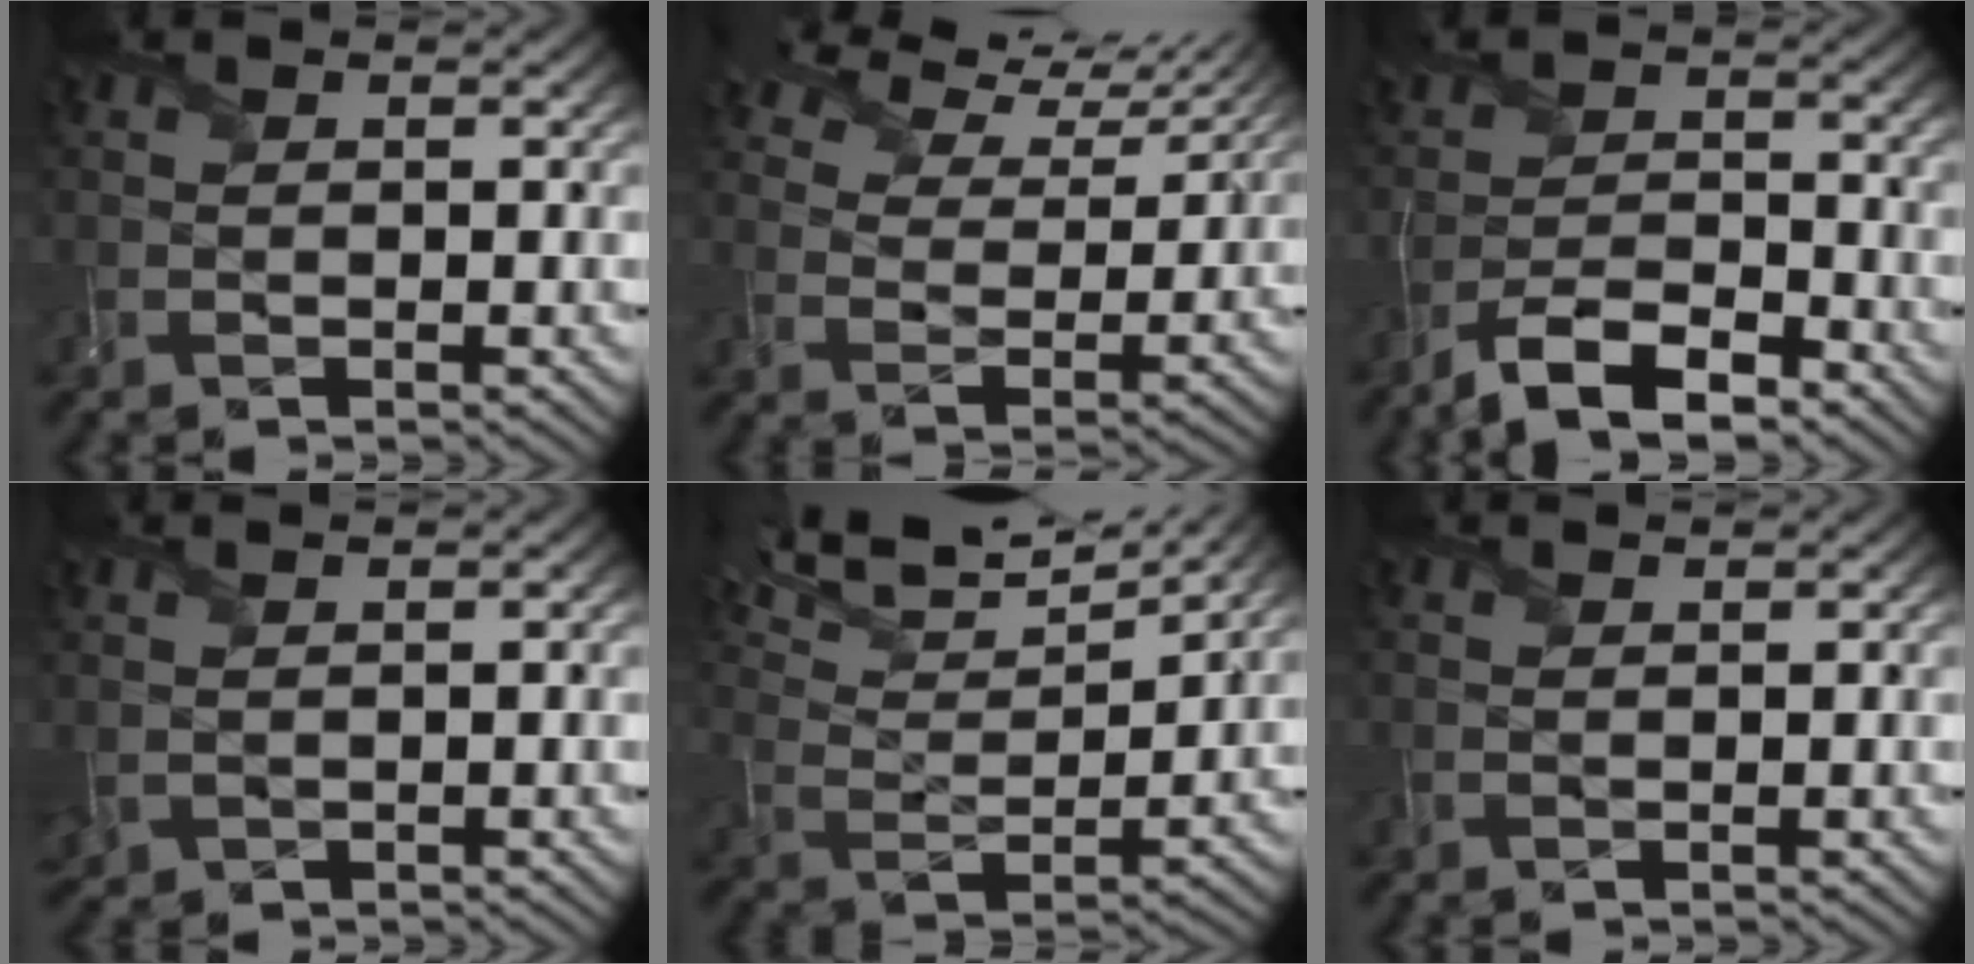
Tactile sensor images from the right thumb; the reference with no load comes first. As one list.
[{"total": 10.0, "force": [8.2, 3.6, 4.4], "torque": [-0.100, 0.011, 0.132]}, {"total": 6.8, "force": [-5.2, 2.2, 3.7], "torque": [-0.061, 0.001, -0.100]}, {"total": 1.6, "force": [0.9, 0.9, 1.0], "torque": [-0.036, 0.001, 0.026]}, {"total": 13.5, "force": [10.7, 3.6, 7.5], "torque": [-0.180, 0.008, 0.164]}, {"total": 0.8, "force": [0.8, 0.0, 0.2], "torque": [-0.014, -0.001, 0.012]}]